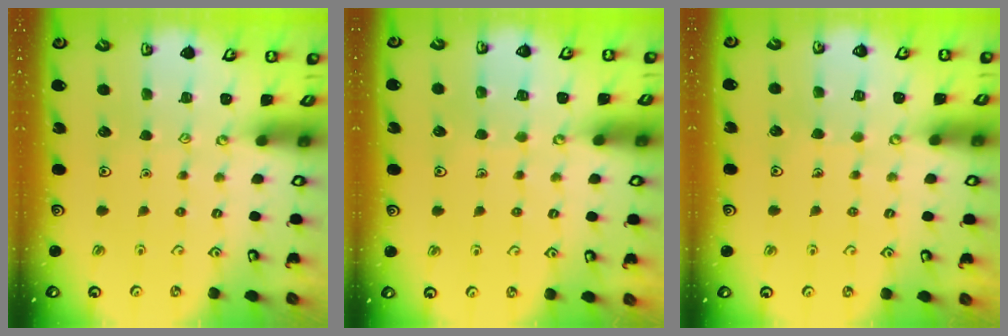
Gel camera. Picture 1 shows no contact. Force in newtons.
{"total": 3.9, "press": 3.9, "slide": 0.3}
{"total": 2.9, "press": 2.9, "slide": 0.2}